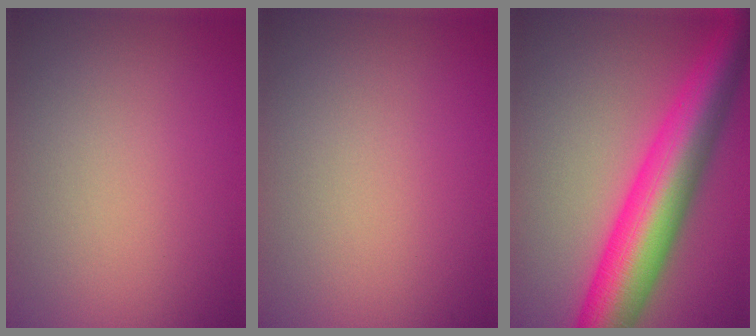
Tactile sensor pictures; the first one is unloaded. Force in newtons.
{"total": 0.0}
{"total": 10.6, "press": 10.6, "slide": 0.1}